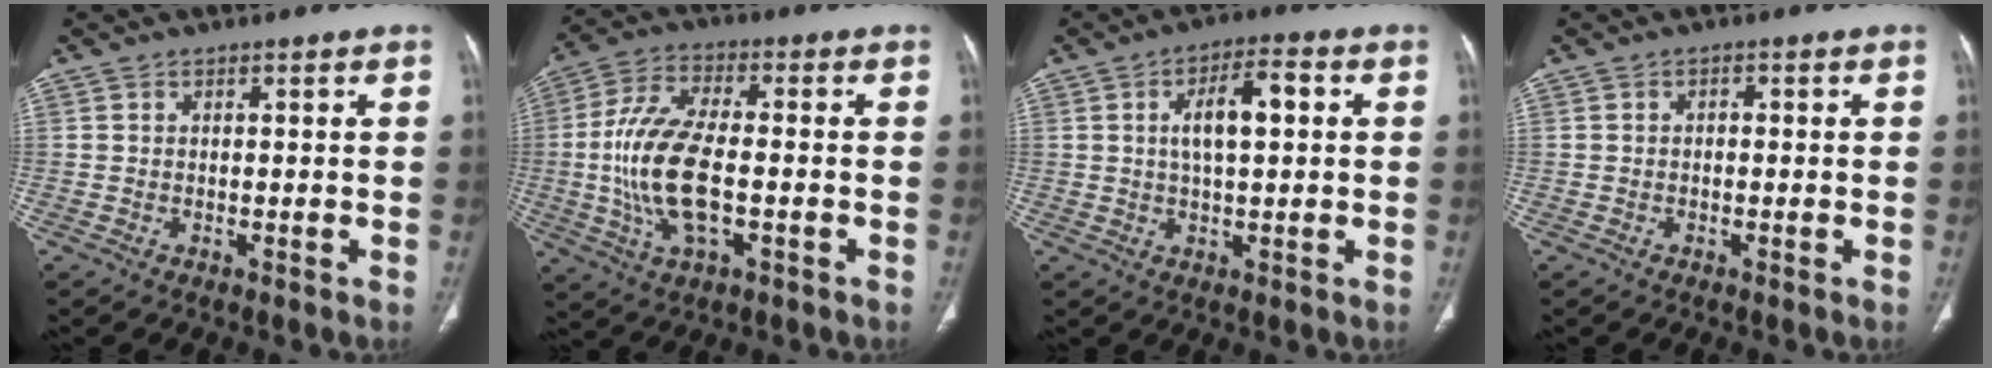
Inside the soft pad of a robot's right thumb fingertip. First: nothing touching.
{"total": 15.3, "force": [-2.0, 7.0, 13.4], "torque": [-0.279, 0.014, -0.036]}
{"total": 8.3, "force": [1.6, 3.3, 7.4], "torque": [-0.123, 0.014, 0.022]}
{"total": 1.0, "force": [-0.1, 0.7, 0.7], "torque": [-0.007, 0.006, -0.003]}